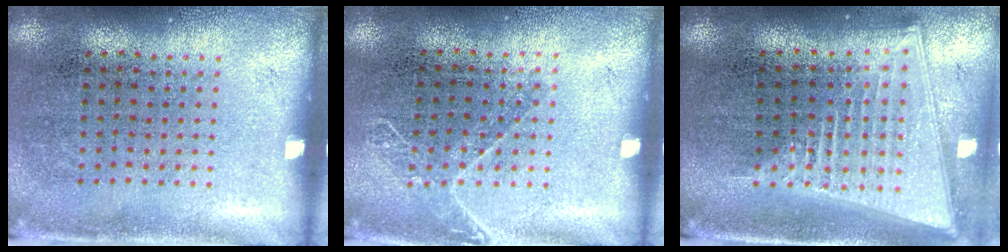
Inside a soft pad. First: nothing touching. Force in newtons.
{"total": 1.0, "press": 0.9, "slide": 0.3}
{"total": 2.1, "press": 1.7, "slide": 1.2}